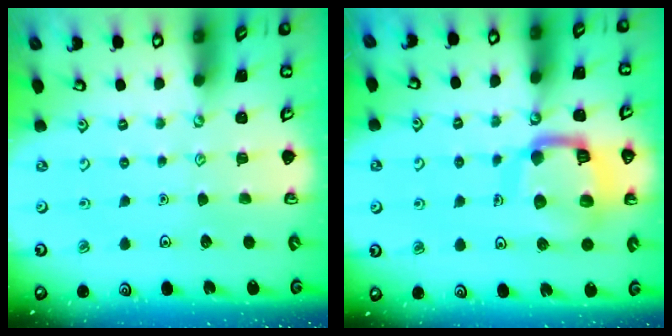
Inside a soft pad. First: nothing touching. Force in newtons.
{"total": 15.2, "press": 15.2, "slide": 1.5}